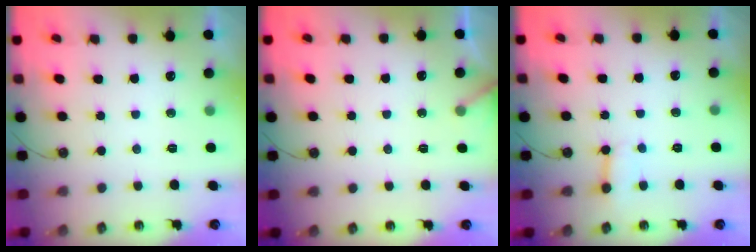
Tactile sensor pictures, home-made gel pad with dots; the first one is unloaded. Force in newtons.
{"total": 2.3, "press": 2.3, "slide": 0.1}
{"total": 3.9, "press": 3.9, "slide": 0.3}